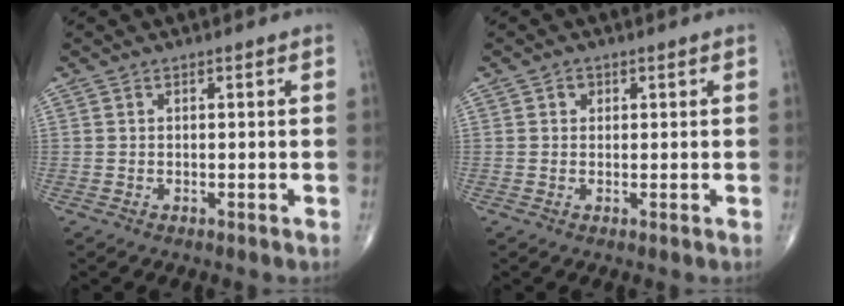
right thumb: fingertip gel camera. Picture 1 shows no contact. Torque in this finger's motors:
{"motor_torque": [0.07, 0.29, 0.19, 0.04, -0.02]}